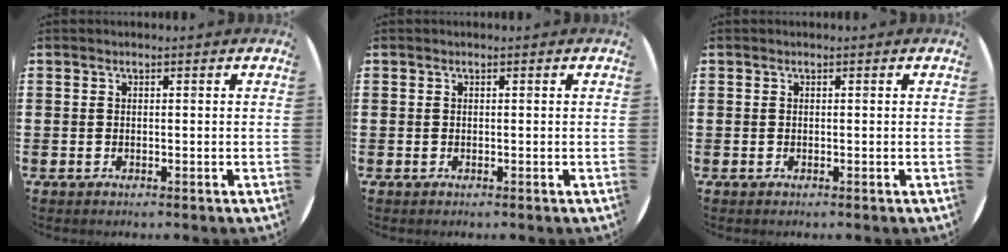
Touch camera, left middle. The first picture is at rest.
{"total": 0.0}
{"total": 0.0}